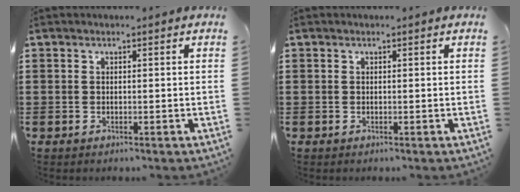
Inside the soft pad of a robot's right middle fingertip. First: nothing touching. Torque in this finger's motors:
{"motor_torque": [-0.05, 0.02, -0.07, -0.01]}